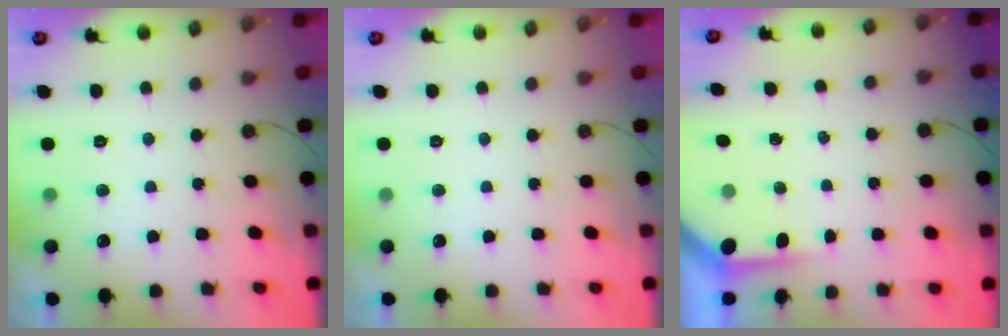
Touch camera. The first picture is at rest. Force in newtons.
{"total": 0.0}
{"total": 3.9, "press": 3.9, "slide": 0.4}